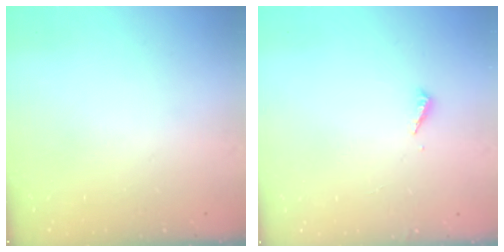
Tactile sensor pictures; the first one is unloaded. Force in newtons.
{"total": 2.0, "press": 2.0, "slide": 0.2}